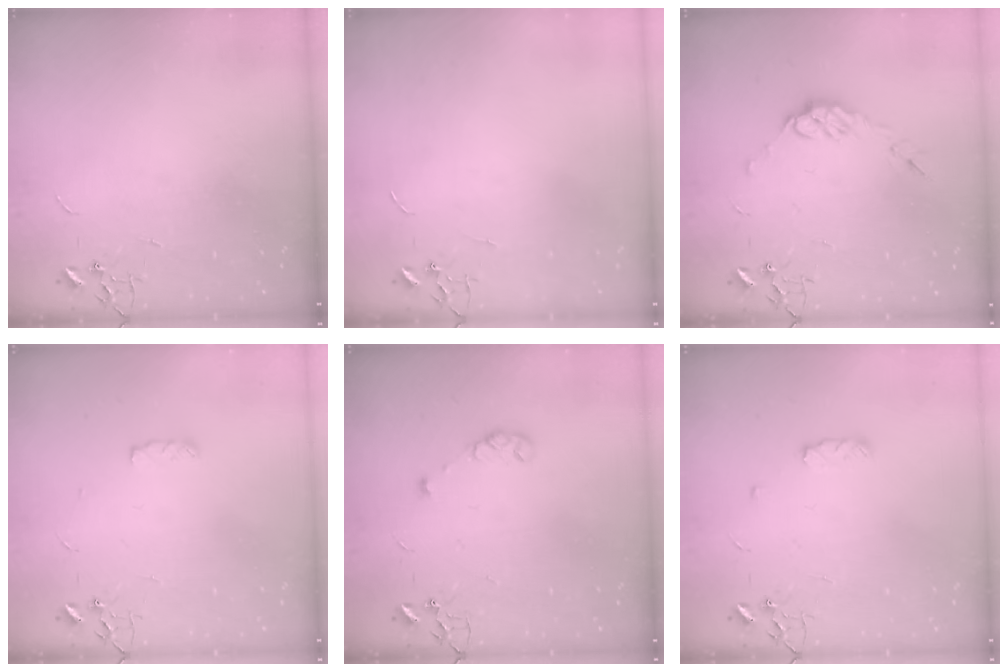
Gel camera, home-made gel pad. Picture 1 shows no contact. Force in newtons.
{"total": 0.0}
{"total": 8.2, "press": 8.2, "slide": 0.5}
{"total": 3.7, "press": 3.7, "slide": 0.6}
{"total": 5.5, "press": 5.4, "slide": 1.0}
{"total": 5.0, "press": 4.9, "slide": 0.8}